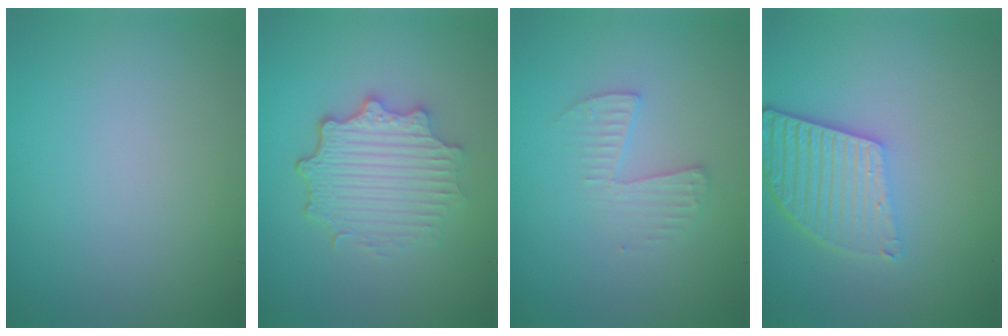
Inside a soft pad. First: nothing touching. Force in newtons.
{"total": 4.9, "press": 3.8, "slide": 3.1}
{"total": 2.1, "press": 2.0, "slide": 0.1}
{"total": 5.1, "press": 3.8, "slide": 3.3}